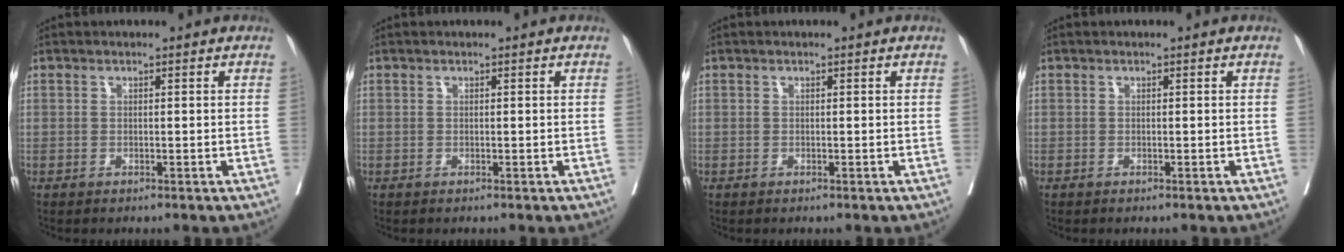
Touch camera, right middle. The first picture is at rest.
{"total": 0.0}
{"total": 0.0}
{"total": 0.0}